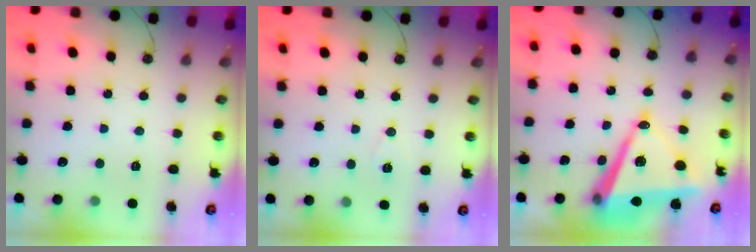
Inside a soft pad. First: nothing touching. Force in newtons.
{"total": 5.3, "press": 4.1, "slide": 3.3}
{"total": 14.4, "press": 13.8, "slide": 3.9}